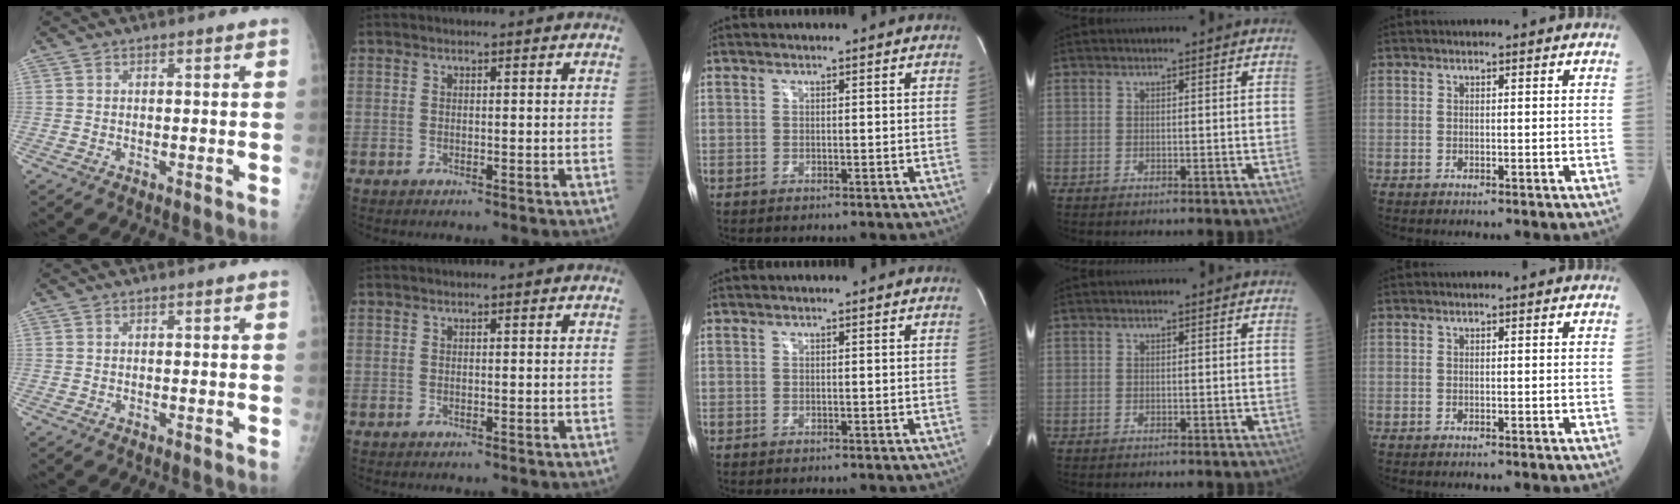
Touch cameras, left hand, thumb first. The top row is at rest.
{}